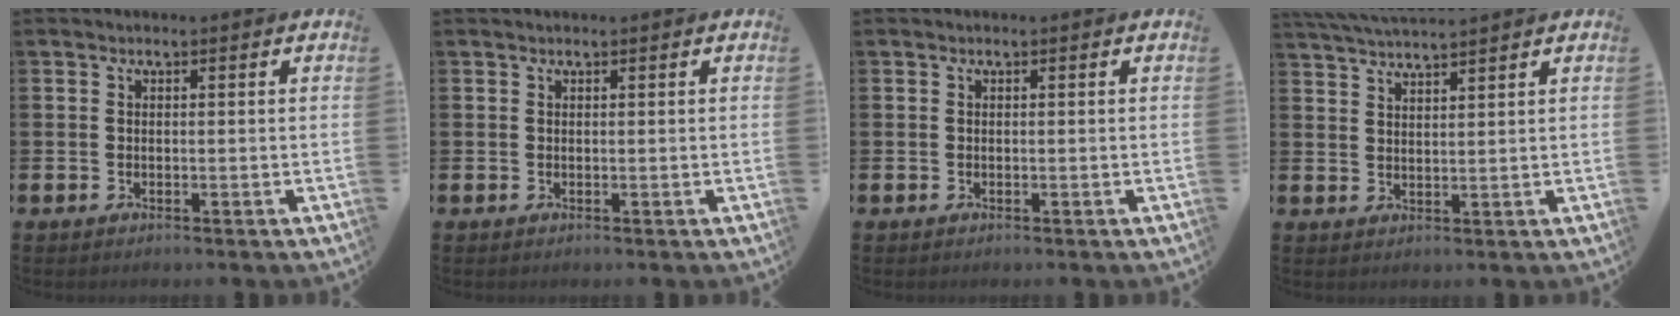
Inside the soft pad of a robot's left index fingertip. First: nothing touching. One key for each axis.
{"total": 0.0}
{"total": 0.0}
{"total": 4.0, "fx": 3.9, "fy": -0.2, "fz": 0.7, "tx": -0.033, "ty": -0.013, "tz": 0.073}